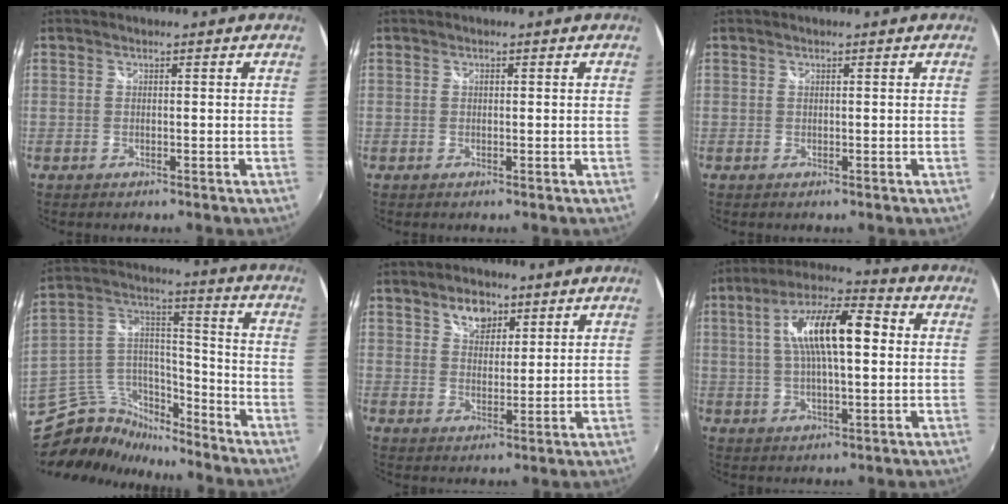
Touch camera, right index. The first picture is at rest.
{"total": 0.0}
{"total": 0.0}
{"total": 16.4, "force": [-13.0, 7.2, 7.1], "torque": [-0.161, 0.031, -0.227]}
{"total": 5.6, "force": [3.4, 3.5, 2.7], "torque": [-0.033, 0.008, 0.061]}
{"total": 14.0, "force": [2.4, 4.3, 13.1], "torque": [-0.234, 0.024, 0.036]}